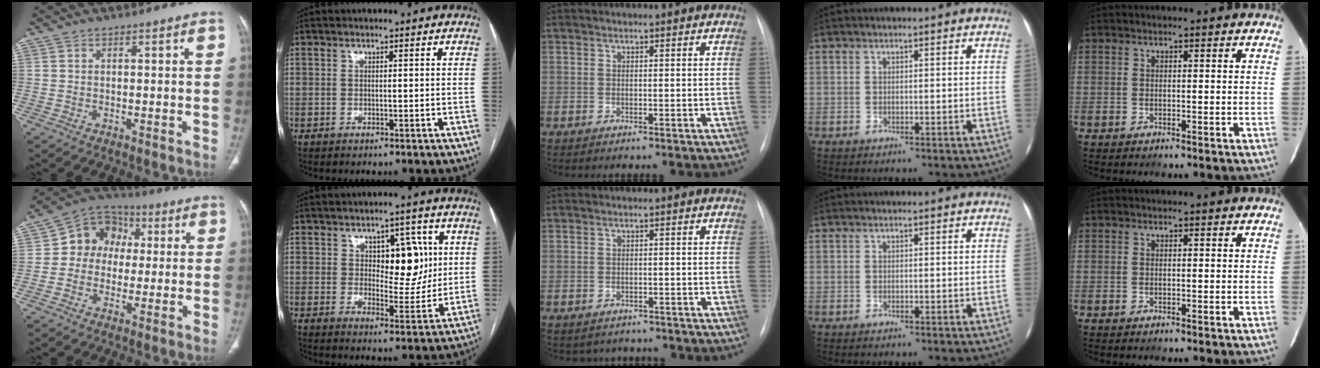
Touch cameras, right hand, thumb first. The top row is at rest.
{"thumb": {"total": 10.8, "force": [1.0, 9.4, 5.3], "torque": [-0.046, 0.023, 0.001]}, "index": {"total": 9.0, "force": [2.4, 4.5, 7.4], "torque": [-0.092, 0.012, 0.041]}, "middle": {"total": 3.1, "force": [-2.6, 1.7, 0.0], "torque": [-0.002, 0.010, -0.031]}}